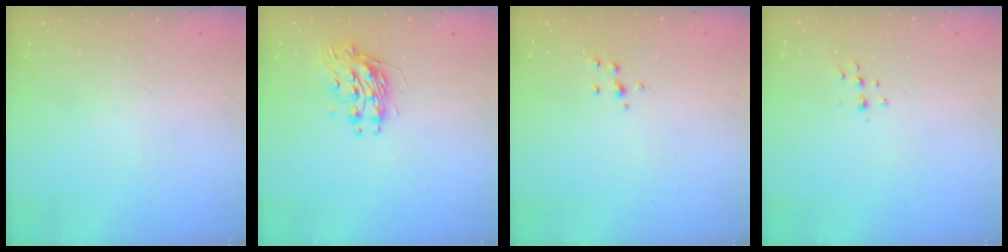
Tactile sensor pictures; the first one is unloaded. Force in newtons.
{"total": 9.5, "press": 9.5, "slide": 0.8}
{"total": 5.9, "press": 5.9, "slide": 0.7}
{"total": 5.7, "press": 5.6, "slide": 0.8}